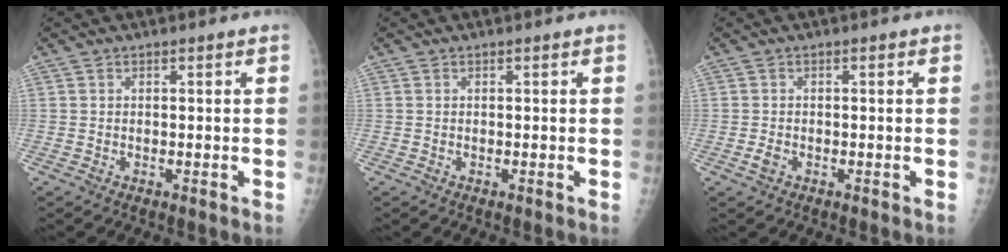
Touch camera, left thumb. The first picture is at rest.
{"total": 0.0}
{"total": 1.4, "force": [-0.7, 0.9, 0.8], "torque": [-0.014, -0.002, -0.012]}